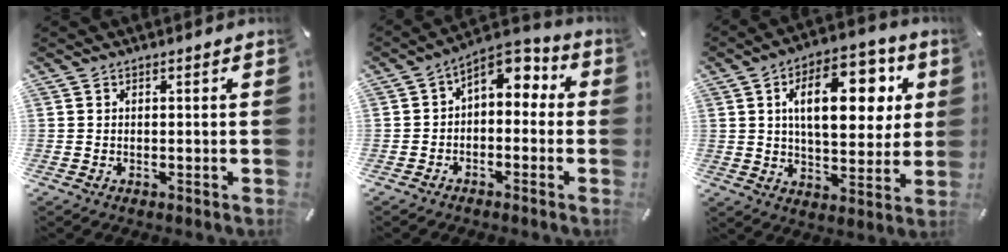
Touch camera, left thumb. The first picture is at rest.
{"total": 5.5, "force": [1.3, 4.0, 3.6], "torque": [-0.049, -0.009, 0.016]}
{"total": 18.2, "force": [5.5, 9.7, 14.3], "torque": [-0.209, -0.003, 0.085]}